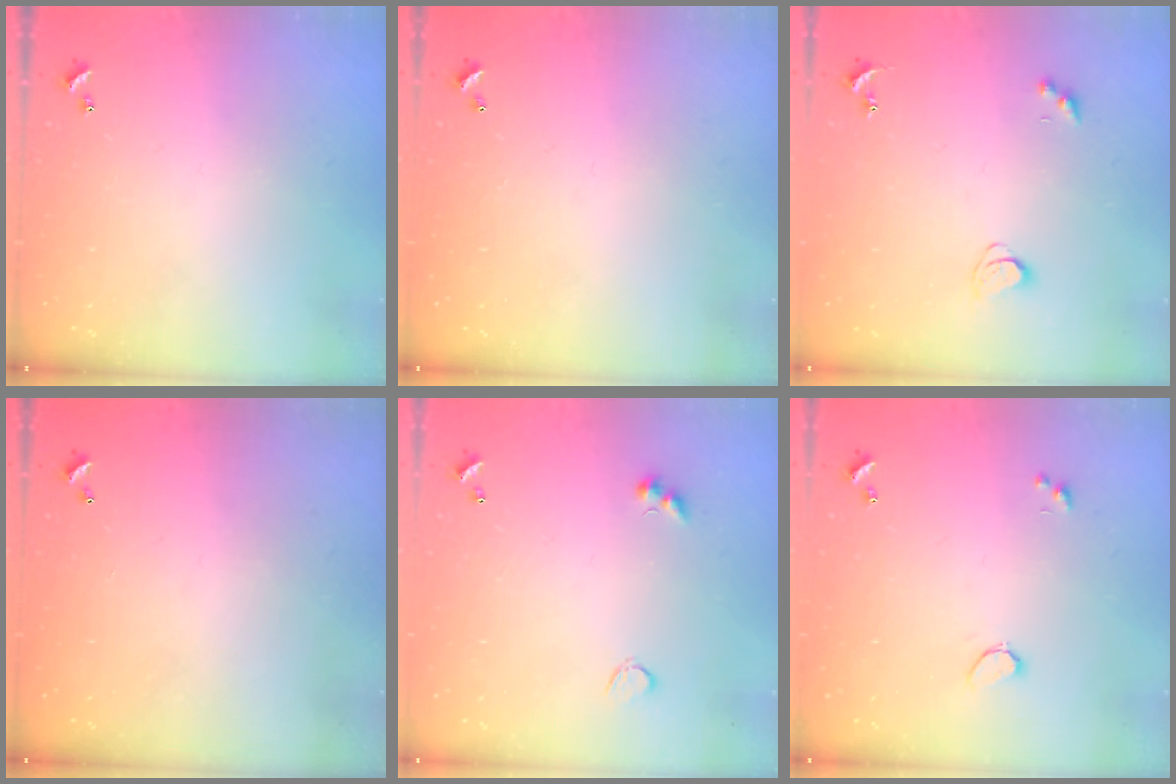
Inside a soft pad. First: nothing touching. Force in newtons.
{"total": 2.8, "press": 2.8, "slide": 0.1}
{"total": 2.1, "press": 2.1, "slide": 0.4}
{"total": 2.9, "press": 2.9, "slide": 0.1}
{"total": 3.7, "press": 3.7, "slide": 0.7}
{"total": 0.8, "press": 0.7, "slide": 0.4}